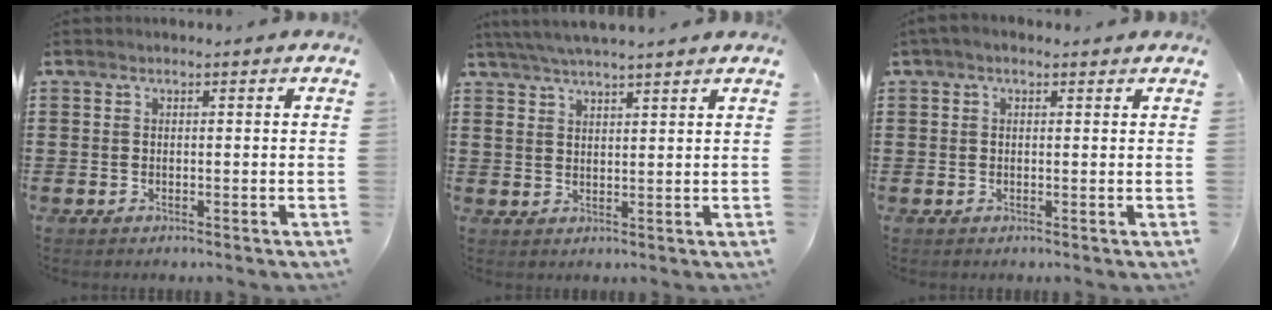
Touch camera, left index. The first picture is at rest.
{"total": 4.2, "force": [3.6, 0.2, 2.0], "torque": [-0.049, -0.005, 0.067]}
{"total": 1.2, "force": [0.5, 0.7, 0.9], "torque": [-0.017, 0.006, 0.008]}